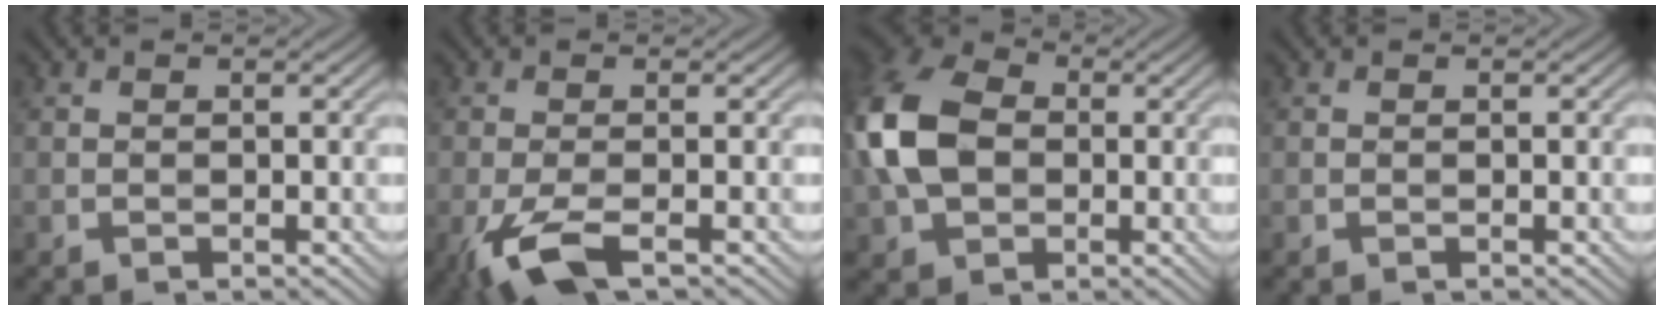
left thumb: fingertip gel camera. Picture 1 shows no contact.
{"total": 4.8, "force": [-2.6, 1.3, 3.8], "torque": [-0.084, -0.002, -0.059]}
{"total": 12.4, "force": [0.0, 8.9, 8.6], "torque": [-0.235, 0.012, -0.015]}
{"total": 0.0}